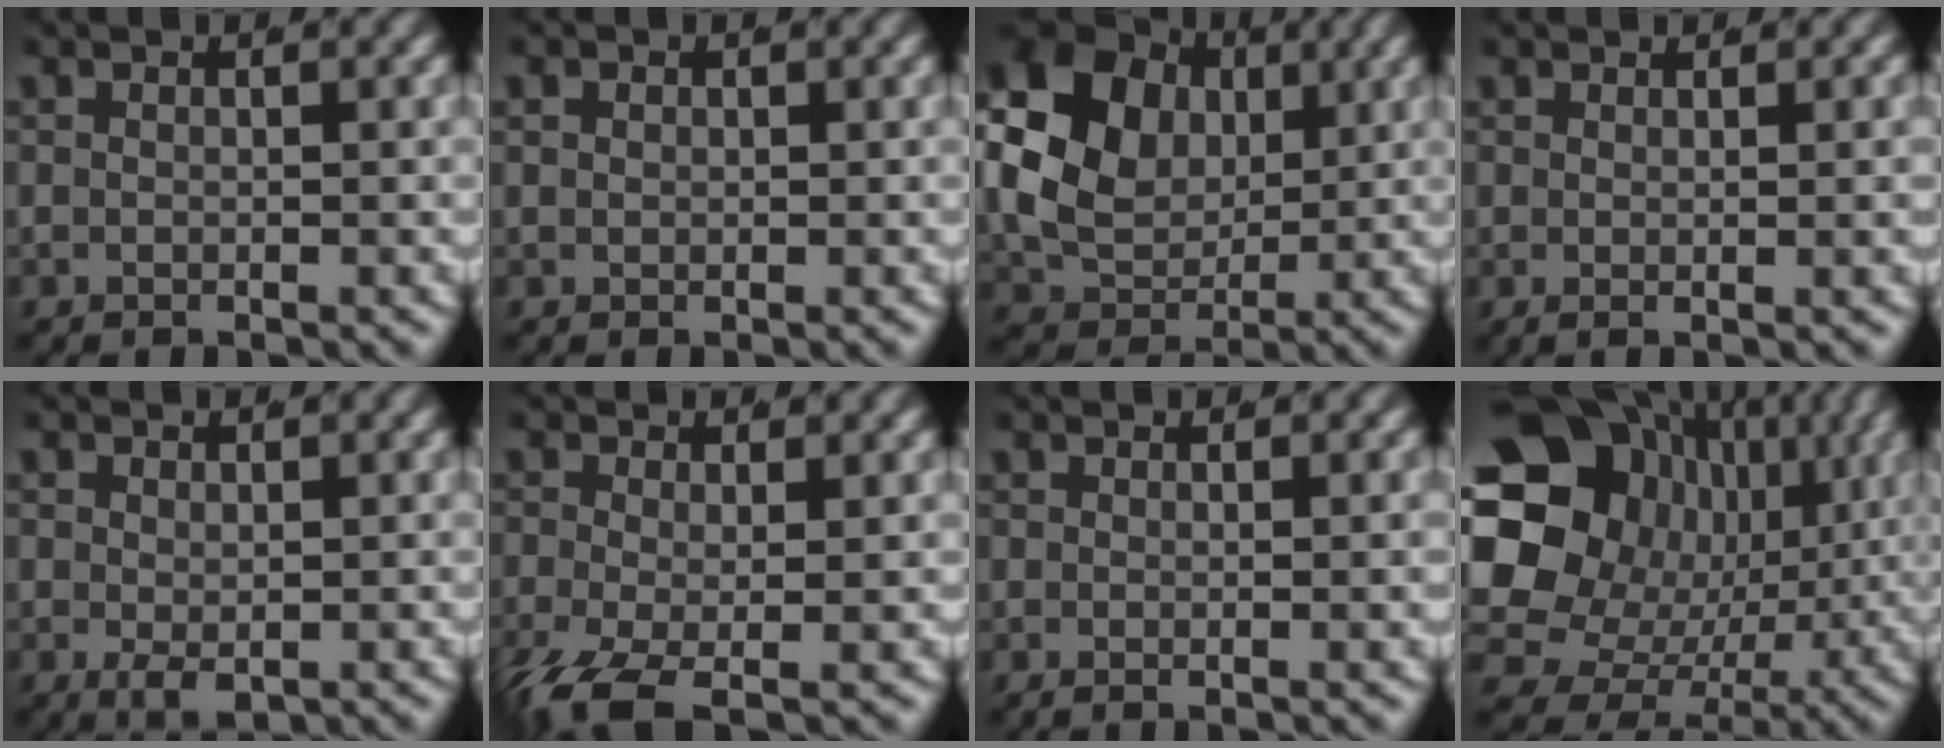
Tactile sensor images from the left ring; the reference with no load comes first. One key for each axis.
{"total": 1.0, "fx": 0.4, "fy": 0.8, "fz": 0.4, "tx": -0.013, "ty": -0.006, "tz": 0.011}
{"total": 15.5, "fx": 3.4, "fy": 12.4, "fz": 8.6, "tx": -0.182, "ty": -0.009, "tz": 0.054}
{"total": 0.9, "fx": 0.4, "fy": -0.4, "fz": 0.6, "tx": -0.008, "ty": -0.011, "tz": 0.015}
{"total": 2.2, "fx": -0.6, "fy": 1.2, "fz": 1.7, "tx": -0.036, "ty": -0.026, "tz": 0.008}
{"total": 4.7, "fx": -3.1, "fy": 1.9, "fz": 3.0, "tx": -0.085, "ty": -0.045, "tz": -0.030}
{"total": 0.6, "fx": 0.2, "fy": -0.3, "fz": 0.4, "tx": -0.006, "ty": -0.010, "tz": 0.011}
{"total": 23.5, "fx": 1.9, "fy": 19.3, "fz": 13.3, "tx": -0.254, "ty": -0.053, "tz": 0.036}